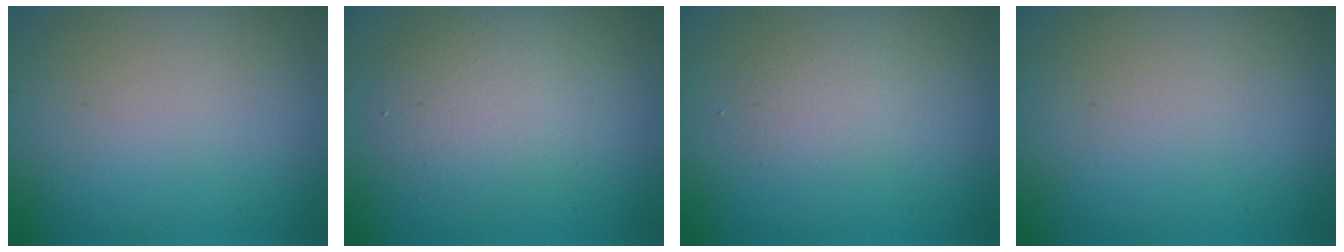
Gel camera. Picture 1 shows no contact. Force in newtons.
{"total": 3.6, "press": 3.5, "slide": 0.3}
{"total": 1.7, "press": 1.7, "slide": 0.1}
{"total": 0.0}